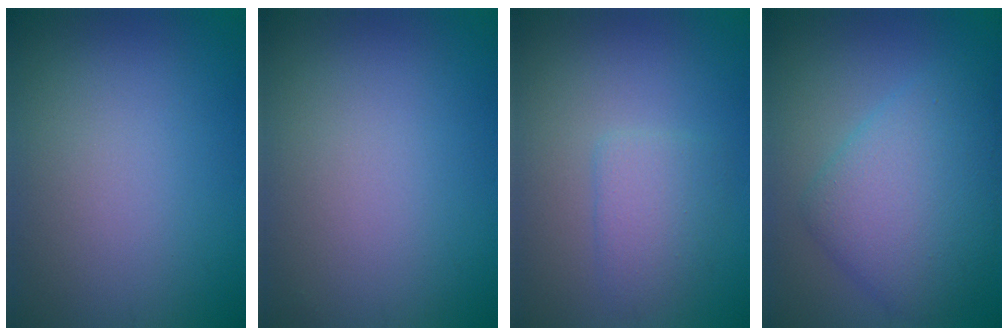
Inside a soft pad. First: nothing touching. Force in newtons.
{"total": 0.0}
{"total": 2.4, "press": 2.3, "slide": 0.5}
{"total": 6.3, "press": 6.3, "slide": 0.1}